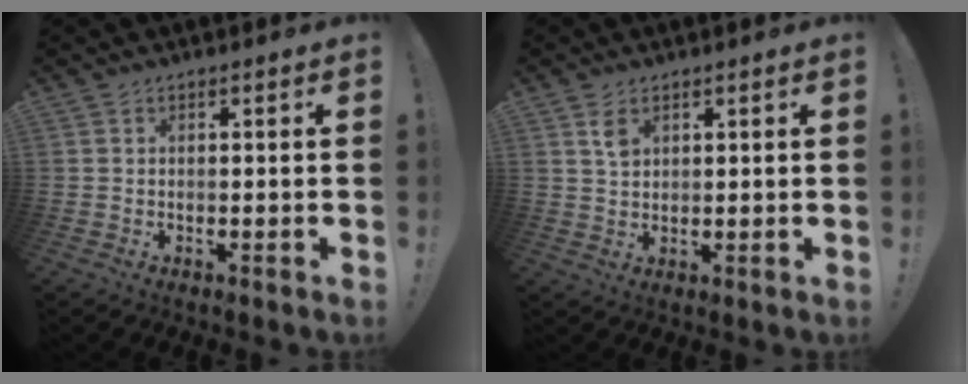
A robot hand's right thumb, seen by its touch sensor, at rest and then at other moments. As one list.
[{"total": 3.7, "force": [1.8, 2.1, 2.4], "torque": [-0.034, -0.005, 0.030]}]